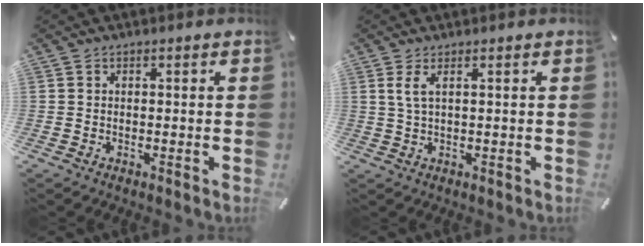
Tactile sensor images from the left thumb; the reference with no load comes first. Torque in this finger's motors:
{"motor_torque": [0.00, -0.10, 0.40, -0.14, 0.07]}